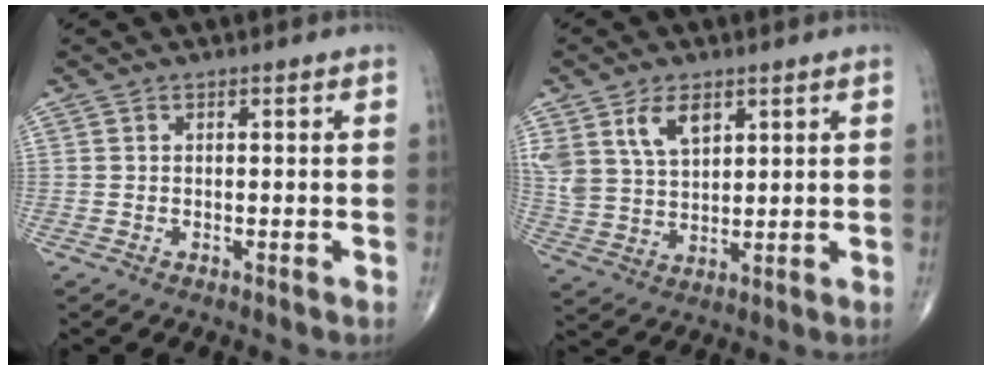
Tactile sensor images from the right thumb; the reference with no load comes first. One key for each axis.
{"total": 9.0, "fx": 4.7, "fy": 5.3, "fz": 5.6, "tx": -0.096, "ty": -0.017, "tz": 0.100}